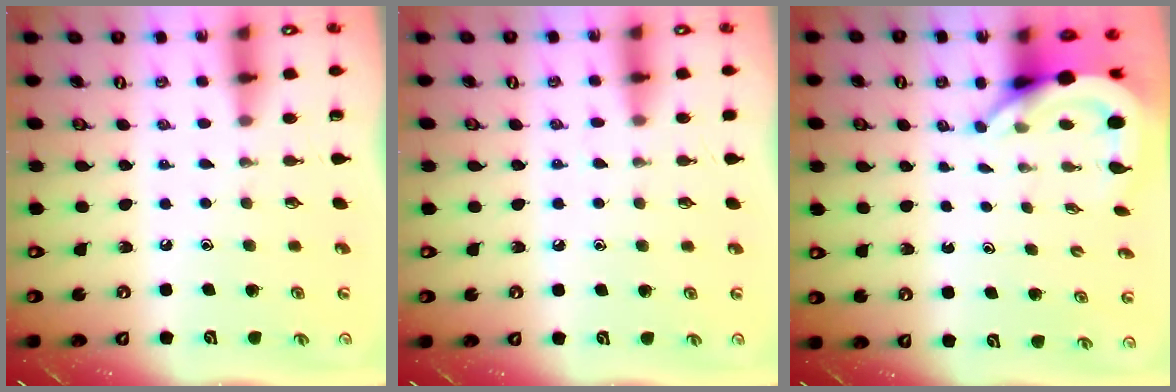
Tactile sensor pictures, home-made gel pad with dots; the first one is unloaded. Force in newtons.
{"total": 5.6, "press": 5.6, "slide": 0.9}
{"total": 6.1, "press": 6.1, "slide": 1.0}